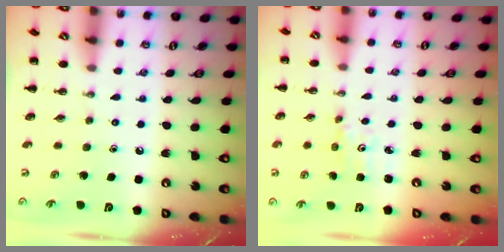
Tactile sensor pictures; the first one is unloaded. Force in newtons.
{"total": 1.6, "press": 1.6, "slide": 0.2}